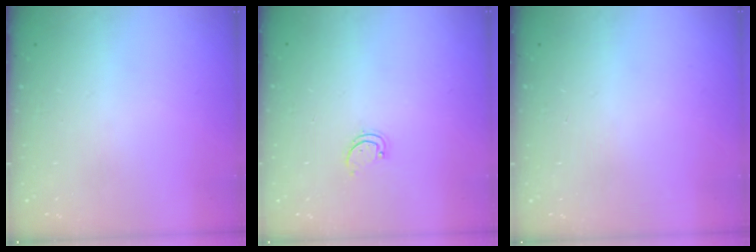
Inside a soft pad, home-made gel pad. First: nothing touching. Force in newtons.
{"total": 1.7, "press": 1.7, "slide": 0.3}
{"total": 0.0}